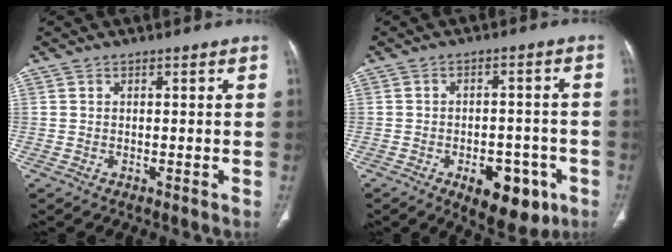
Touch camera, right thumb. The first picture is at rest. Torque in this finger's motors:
{"motor_torque": [1.42, 1.54, 0.58, -0.74, 0.25]}